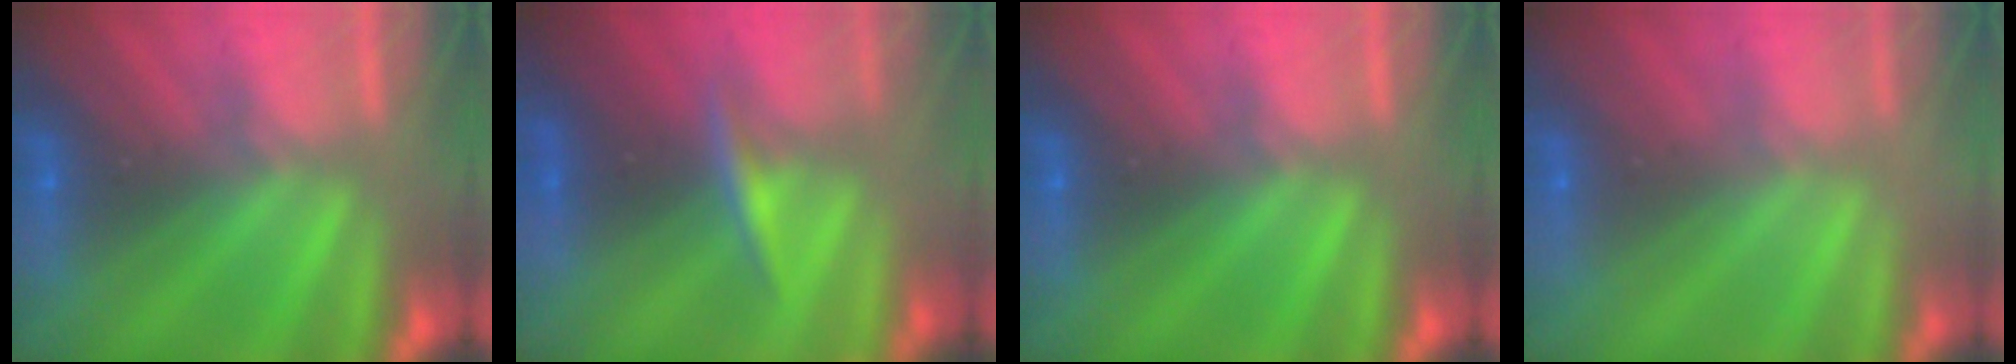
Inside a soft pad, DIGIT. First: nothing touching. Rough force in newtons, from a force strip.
{"total": 2.6}
{"total": 0.0}
{"total": 4.7}